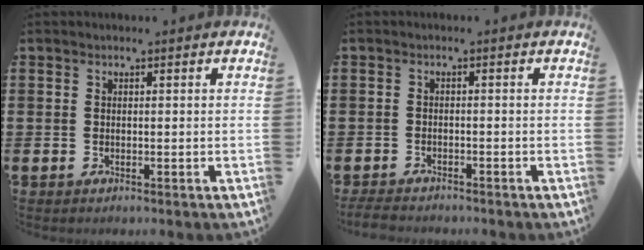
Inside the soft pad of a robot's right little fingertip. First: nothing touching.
{"total": 1.7, "force": [-1.6, 0.2, 0.4], "torque": [-0.010, 0.004, -0.034]}